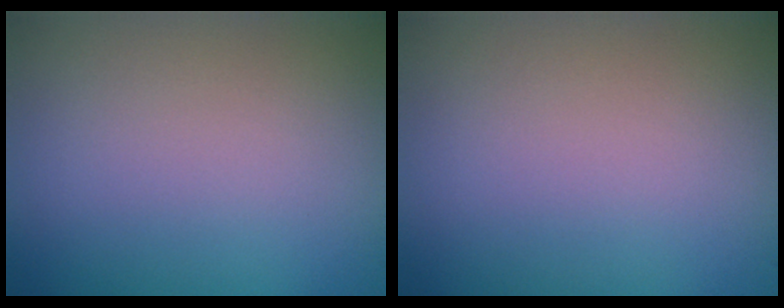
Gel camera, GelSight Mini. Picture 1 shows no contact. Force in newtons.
{"total": 0.0}